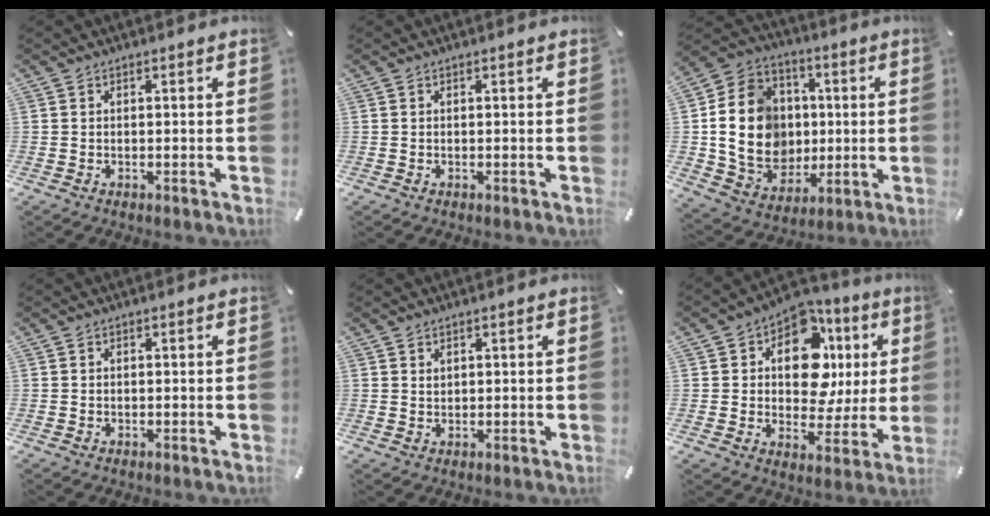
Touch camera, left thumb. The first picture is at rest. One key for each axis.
{"total": 0.0}
{"total": 18.9, "fx": 0.7, "fy": 16.5, "fz": 9.2, "tx": -0.181, "ty": 0.002, "tz": 0.025}
{"total": 0.0}
{"total": 1.3, "fx": 0.8, "fy": 1.0, "fz": 0.2, "tx": 0.004, "ty": -0.003, "tz": 0.015}
{"total": 15.1, "fx": 4.2, "fy": 9.9, "fz": 10.6, "tx": -0.153, "ty": -0.029, "tz": 0.074}